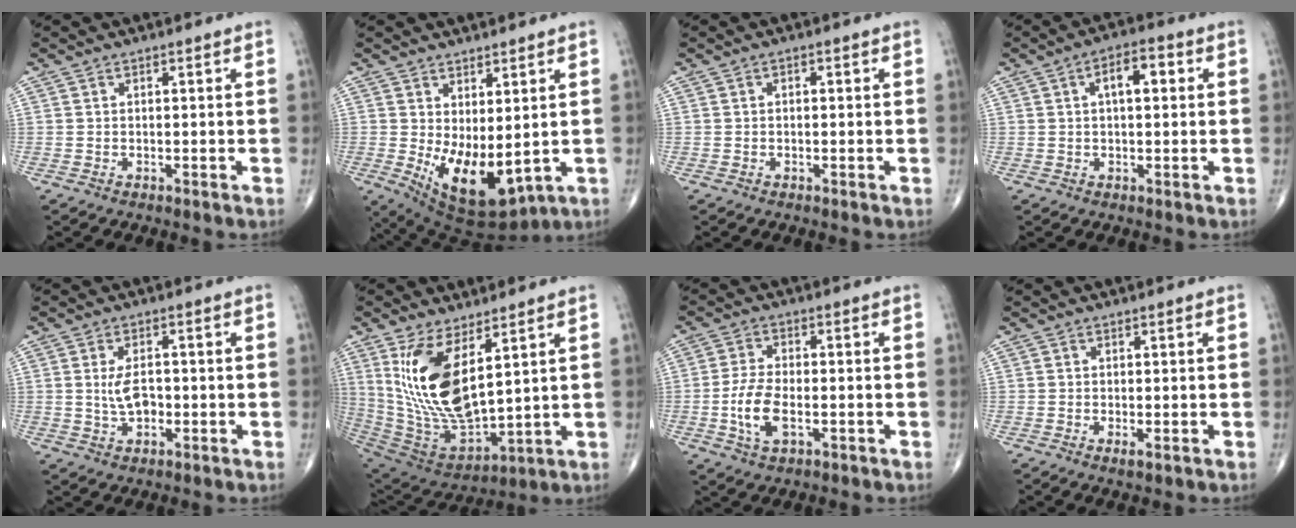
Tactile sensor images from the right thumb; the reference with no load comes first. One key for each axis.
{"total": 11.5, "fx": -0.4, "fy": 5.5, "fz": 10.1, "tx": -0.157, "ty": -0.022, "tz": 0.020}
{"total": 0.7, "fx": 0.1, "fy": 0.4, "fz": 0.6, "tx": -0.007, "ty": 0.003, "tz": 0.000}
{"total": 5.9, "fx": 1.5, "fy": 2.7, "fz": 5.0, "tx": -0.071, "ty": 0.013, "tz": 0.018}
{"total": 4.8, "fx": -0.2, "fy": 2.8, "fz": 4.0, "tx": -0.069, "ty": 0.000, "tz": -0.002}
{"total": 18.2, "fx": 6.4, "fy": 8.0, "fz": 15.1, "tx": -0.288, "ty": -0.037, "tz": 0.145}
{"total": 7.7, "fx": -1.9, "fy": 3.7, "fz": 6.4, "tx": -0.137, "ty": 0.006, "tz": -0.035}
{"total": 1.3, "fx": -0.4, "fy": 0.4, "fz": 1.2, "tx": -0.022, "ty": -0.004, "tz": -0.009}